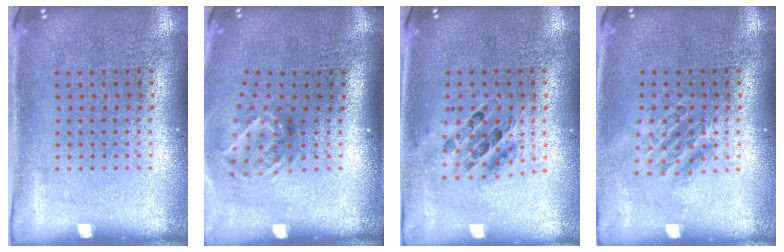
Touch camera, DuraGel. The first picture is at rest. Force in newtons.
{"total": 1.9, "press": 1.3, "slide": 1.5}
{"total": 0.7, "press": 0.7, "slide": 0.2}
{"total": 1.3, "press": 1.0, "slide": 0.7}